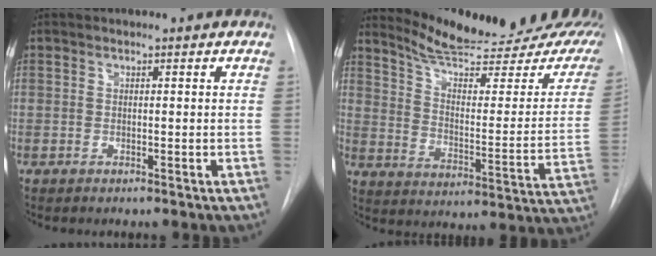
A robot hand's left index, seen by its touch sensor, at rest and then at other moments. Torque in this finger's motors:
{"motor_torque": [0.80, -0.93, 0.12, 0.02]}